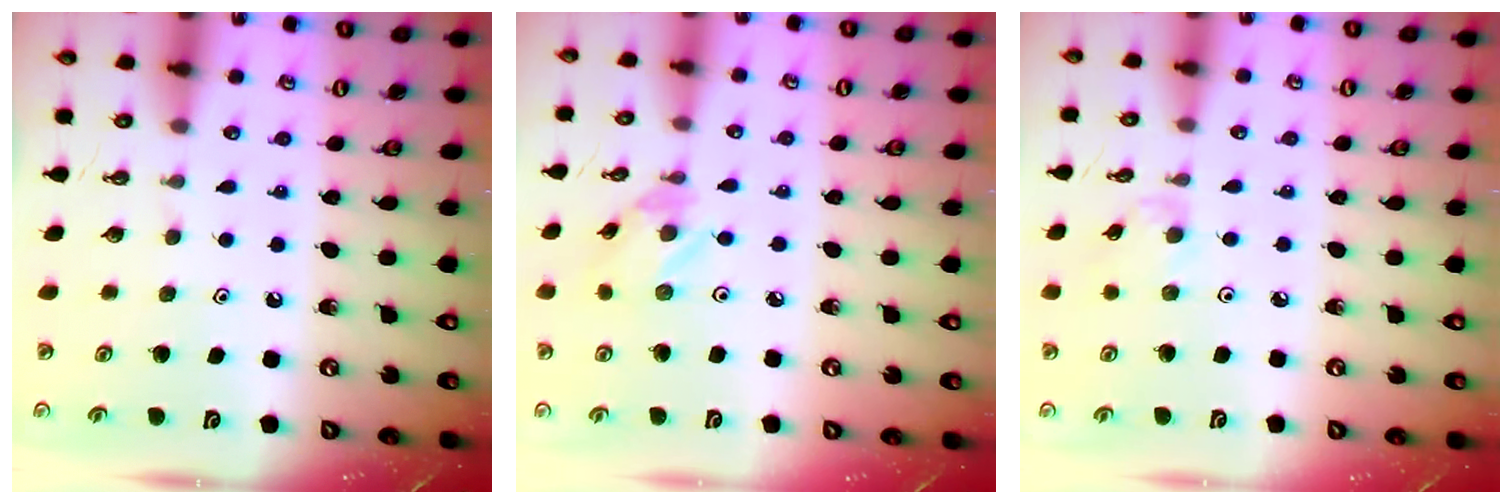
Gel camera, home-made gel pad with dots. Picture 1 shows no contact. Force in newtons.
{"total": 2.1, "press": 2.1, "slide": 0.1}
{"total": 1.6, "press": 1.5, "slide": 0.4}